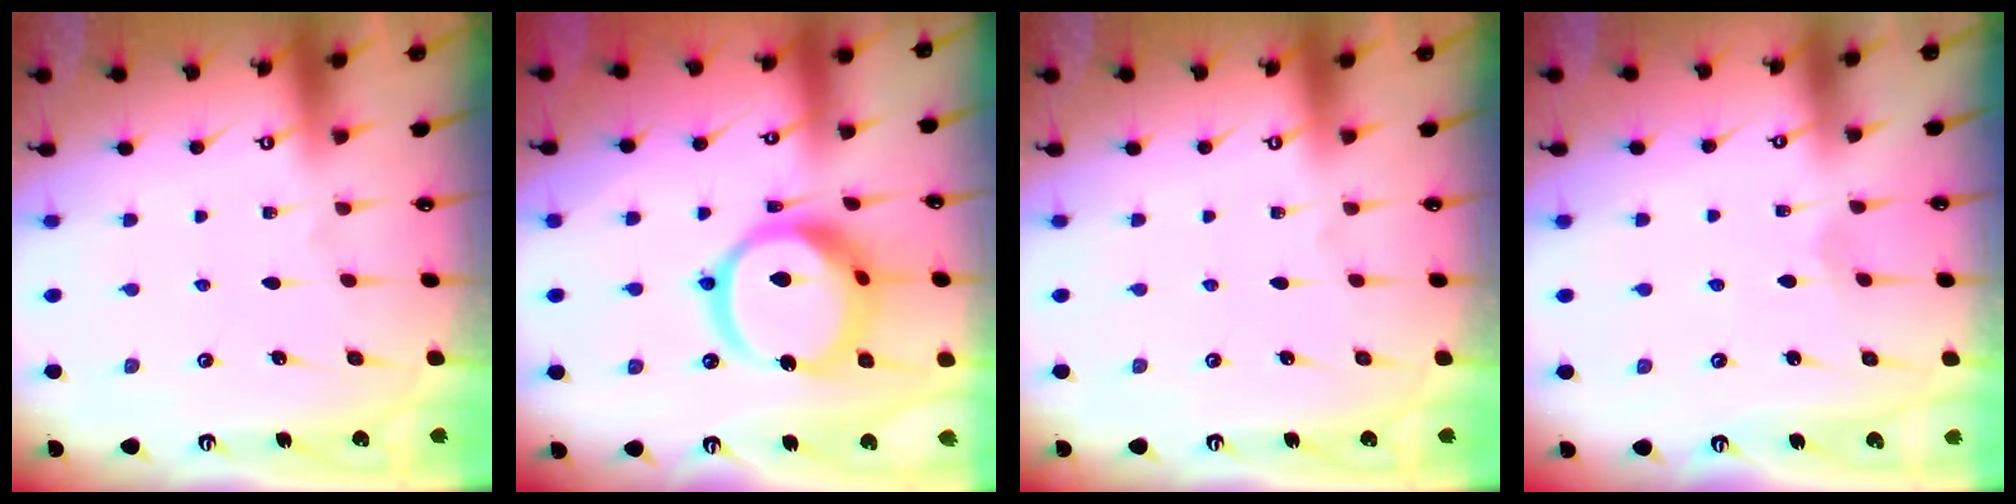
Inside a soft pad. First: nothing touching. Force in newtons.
{"total": 18.0, "press": 17.9, "slide": 1.9}
{"total": 0.0}
{"total": 1.7, "press": 1.7, "slide": 0.1}